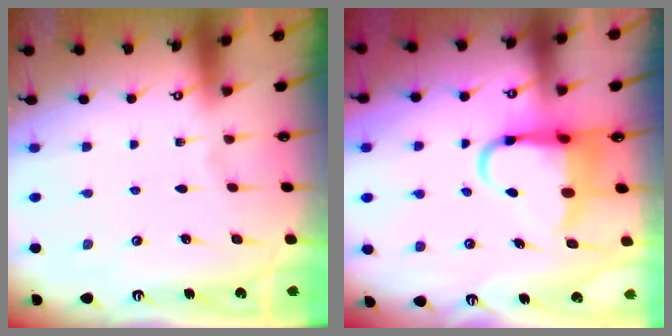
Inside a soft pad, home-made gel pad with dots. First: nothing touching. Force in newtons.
{"total": 7.6, "press": 7.4, "slide": 1.7}